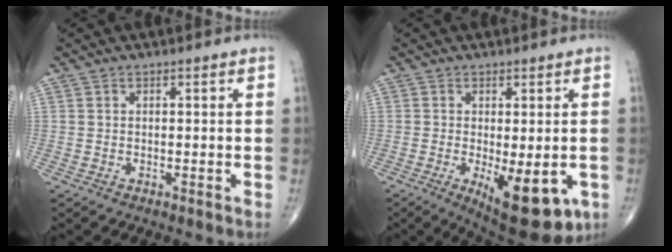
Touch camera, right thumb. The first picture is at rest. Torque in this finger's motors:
{"motor_torque": [-0.33, 0.42, 0.03, -0.22, 0.25]}